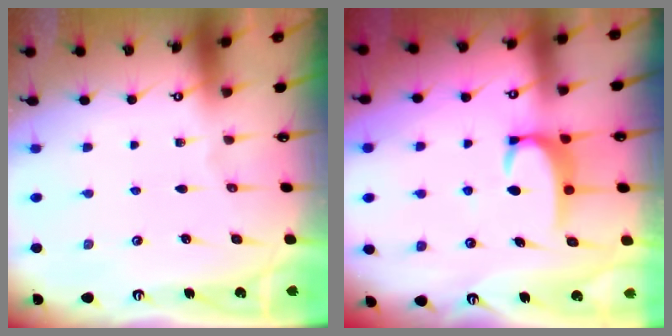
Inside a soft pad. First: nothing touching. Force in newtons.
{"total": 3.5, "press": 3.5, "slide": 0.6}